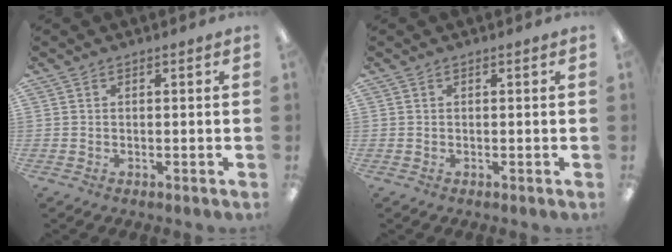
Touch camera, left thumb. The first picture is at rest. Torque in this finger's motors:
{"motor_torque": [-0.04, 0.04, -0.20, 0.18, 0.01]}